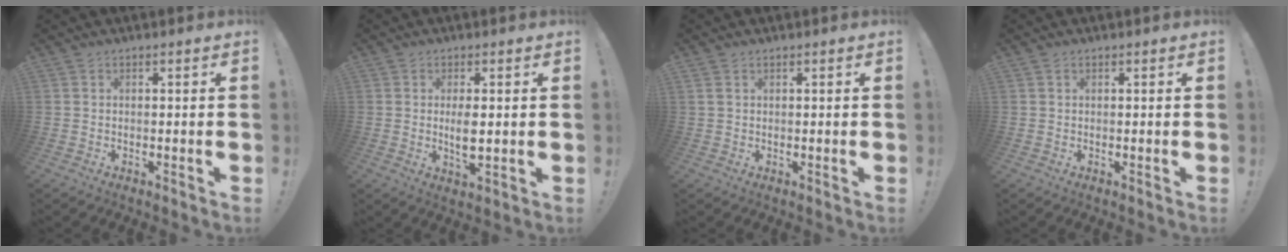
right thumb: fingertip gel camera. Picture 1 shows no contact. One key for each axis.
{"total": 4.8, "fx": 0.3, "fy": 2.3, "fz": 4.2, "tx": -0.074, "ty": -0.008, "tz": -0.002}
{"total": 1.4, "fx": 0.8, "fy": 0.7, "fz": 0.9, "tx": -0.015, "ty": 0.000, "tz": 0.016}
{"total": 0.0}